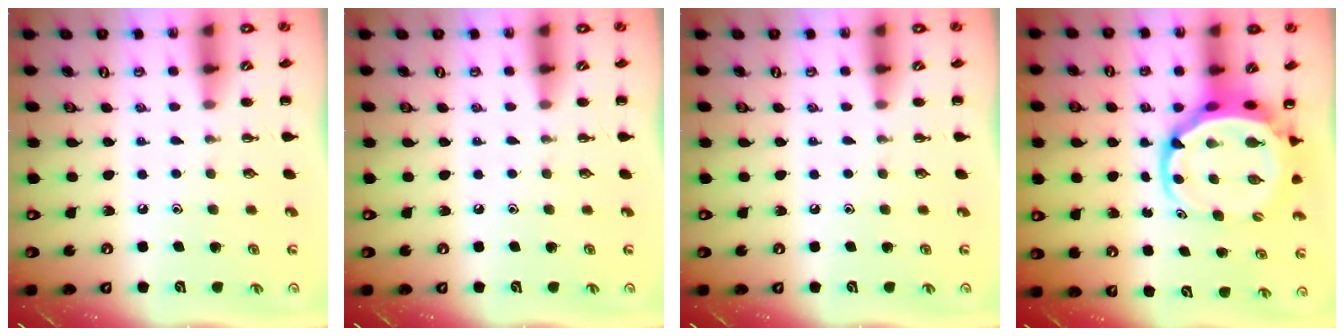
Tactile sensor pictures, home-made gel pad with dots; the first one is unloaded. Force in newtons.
{"total": 0.0}
{"total": 0.0}
{"total": 7.2, "press": 7.0, "slide": 1.8}